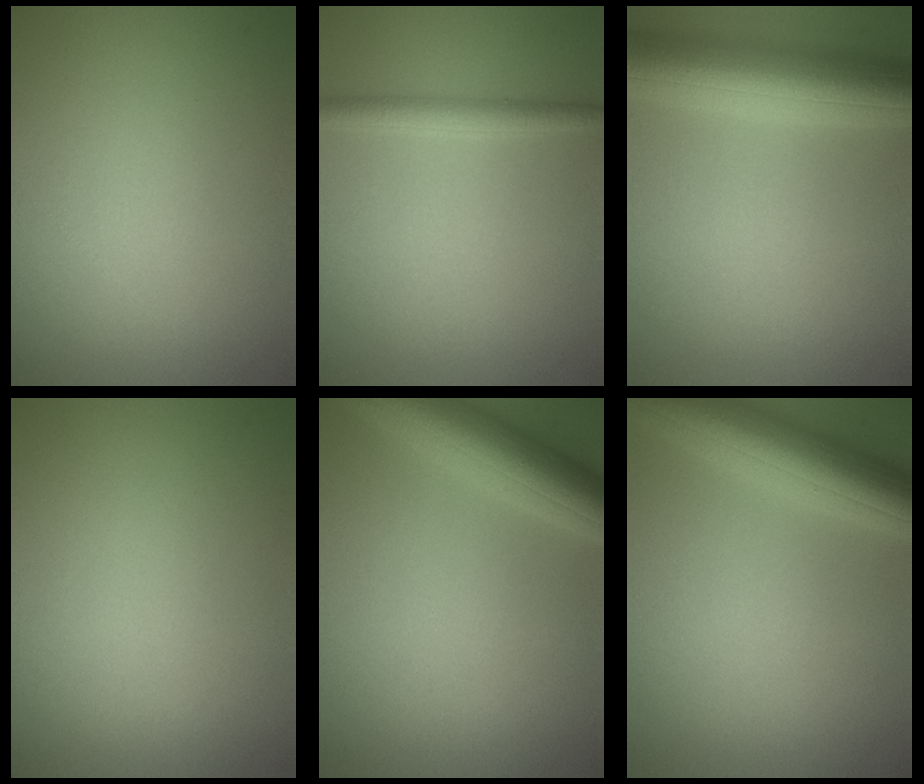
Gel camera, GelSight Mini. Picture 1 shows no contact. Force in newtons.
{"total": 2.4, "press": 2.4, "slide": 0.1}
{"total": 9.1, "press": 9.1, "slide": 0.4}
{"total": 0.0}
{"total": 6.8, "press": 6.8, "slide": 0.2}
{"total": 8.3, "press": 8.2, "slide": 0.4}